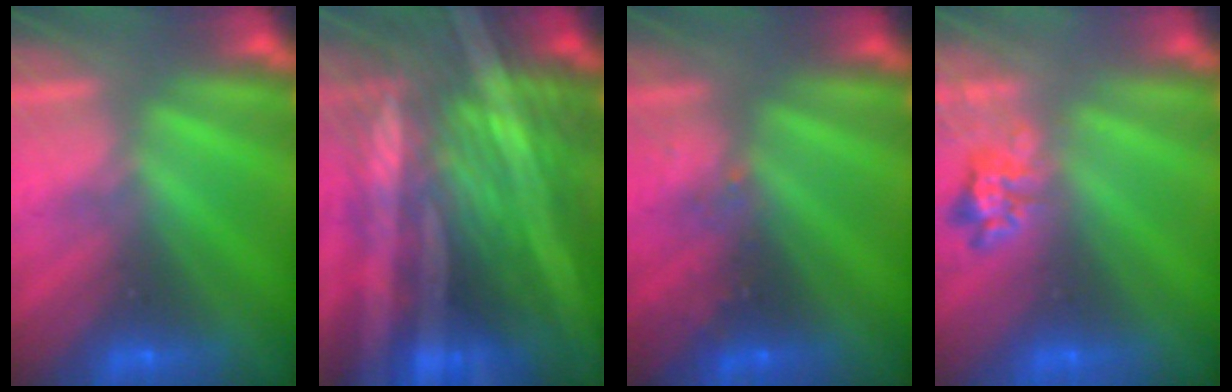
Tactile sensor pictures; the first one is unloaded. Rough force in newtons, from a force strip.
{"total": 7.1}
{"total": 2.9}
{"total": 2.3}